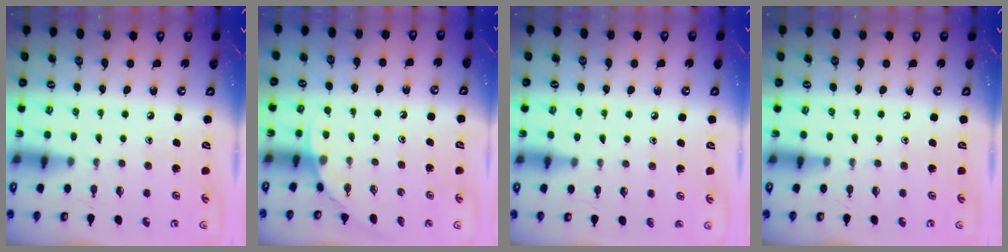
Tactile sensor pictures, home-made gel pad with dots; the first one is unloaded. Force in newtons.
{"total": 2.5, "press": 2.5, "slide": 0.2}
{"total": 3.8, "press": 3.8, "slide": 0.4}
{"total": 0.0}